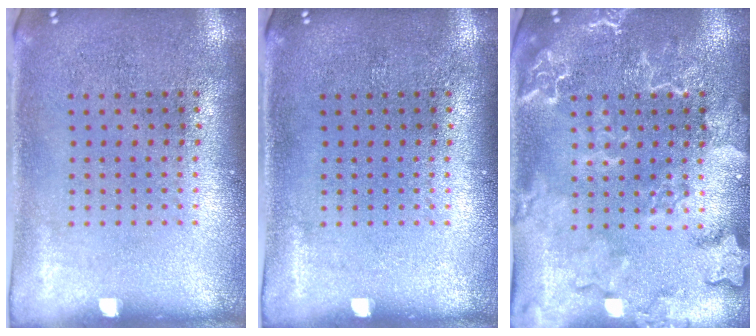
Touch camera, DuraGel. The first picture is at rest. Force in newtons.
{"total": 0.0}
{"total": 2.3, "press": 2.3, "slide": 0.2}